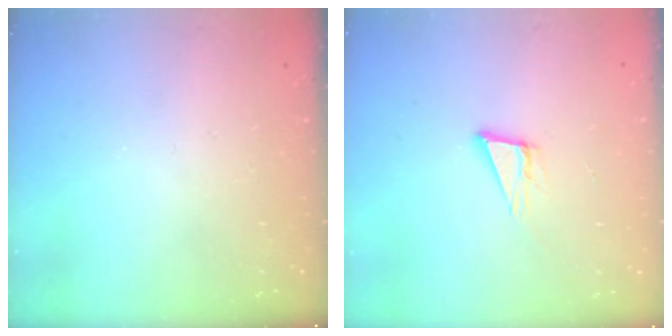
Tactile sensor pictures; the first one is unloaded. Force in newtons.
{"total": 6.2, "press": 5.4, "slide": 3.1}